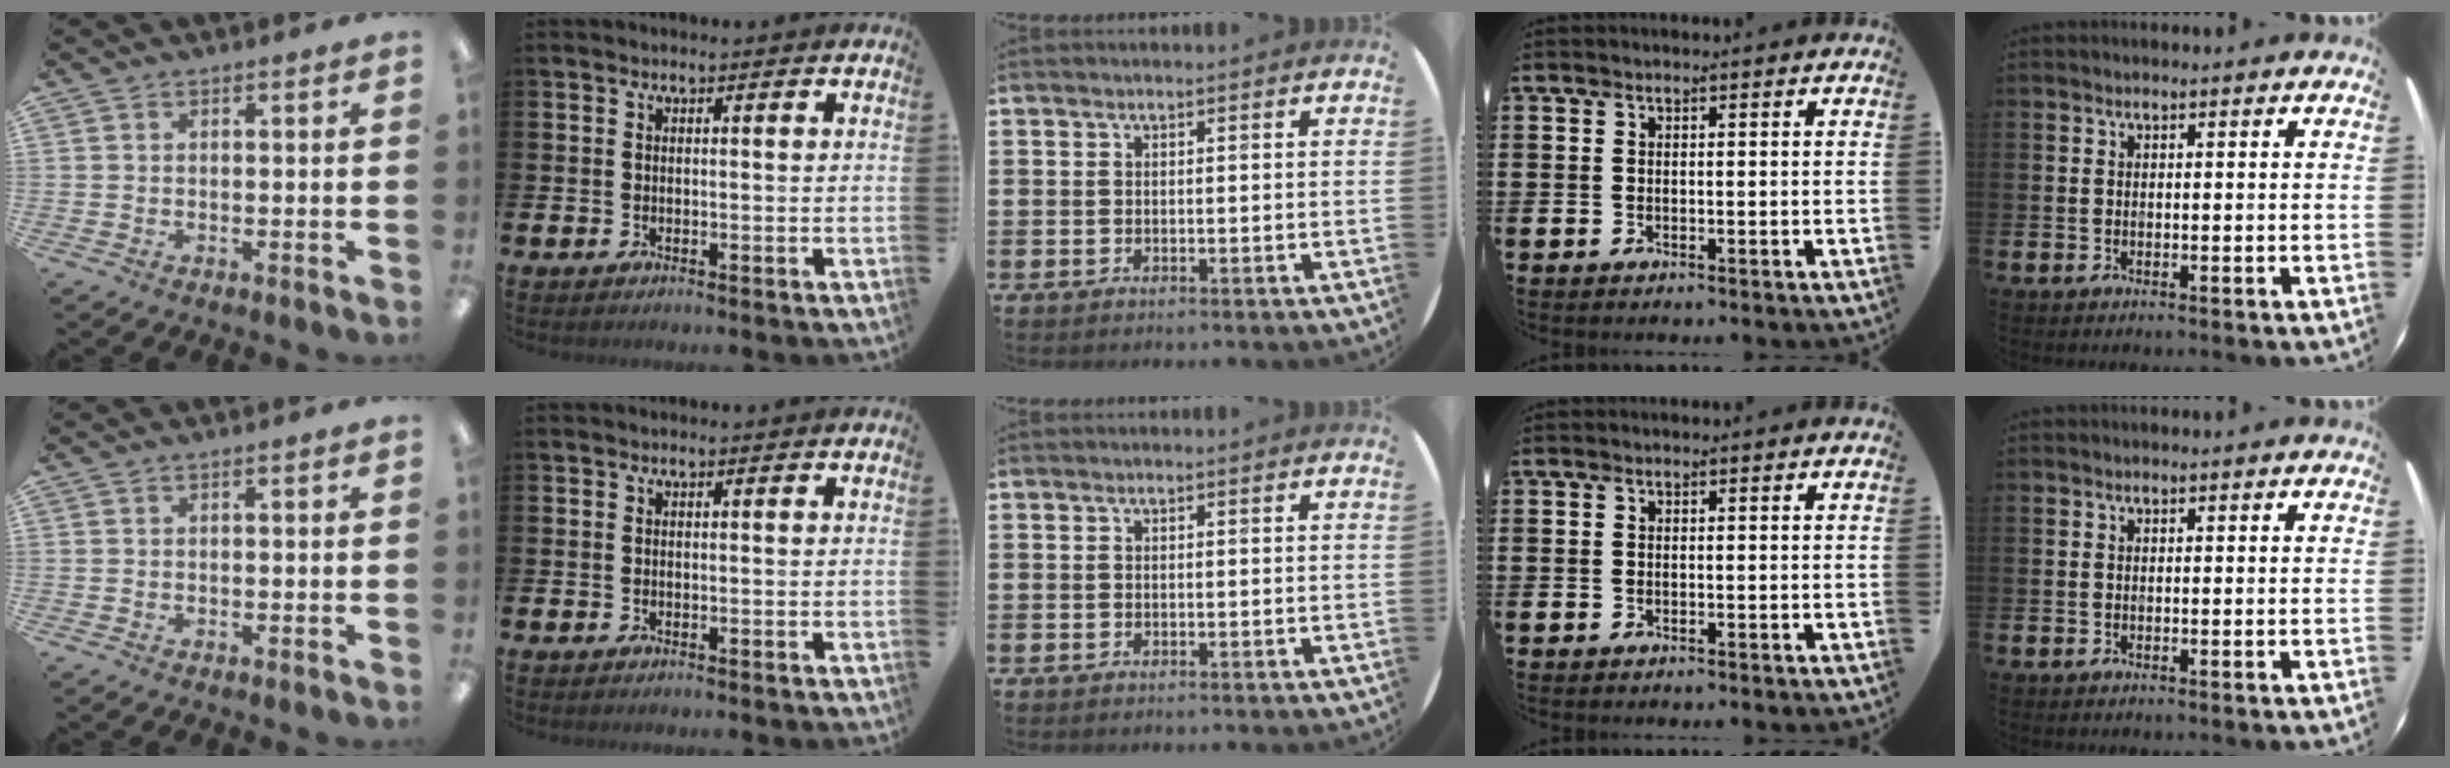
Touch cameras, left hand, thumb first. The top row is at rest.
{}